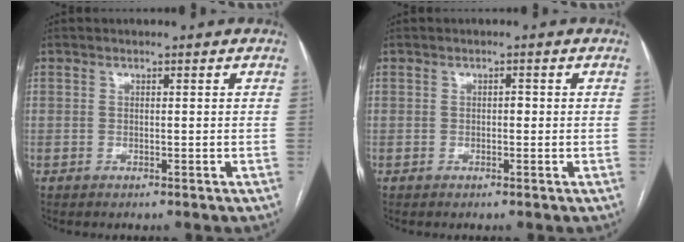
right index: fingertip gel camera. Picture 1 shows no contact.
{"total": 0.7, "force": [-0.1, 0.4, 0.6], "torque": [-0.005, 0.003, -0.004]}